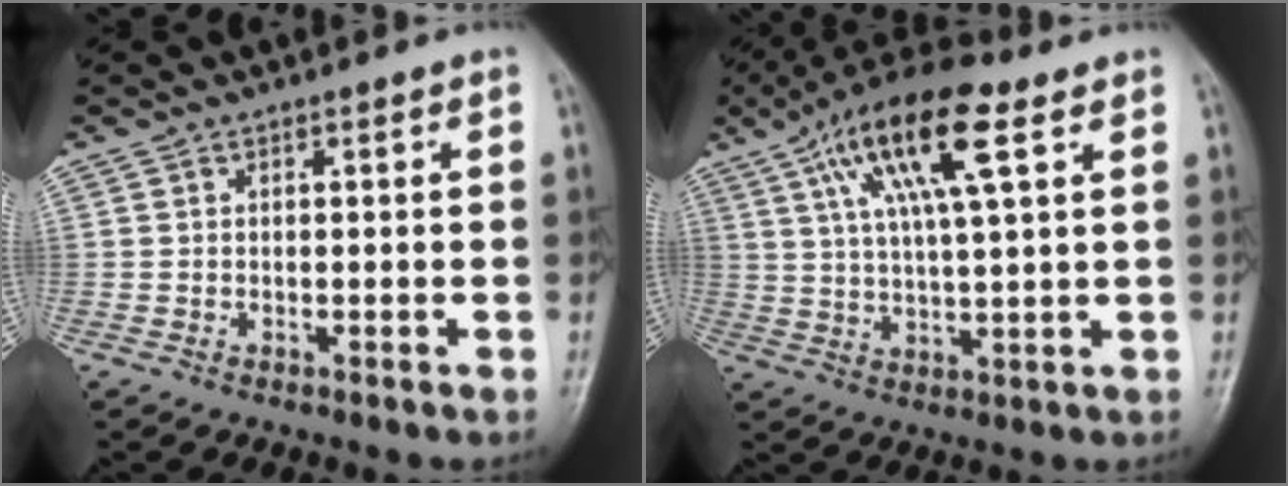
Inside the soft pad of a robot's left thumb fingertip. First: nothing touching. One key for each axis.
{"total": 15.7, "fx": 6.9, "fy": 4.6, "fz": 13.3, "tx": -0.233, "ty": 0.003, "tz": 0.117}